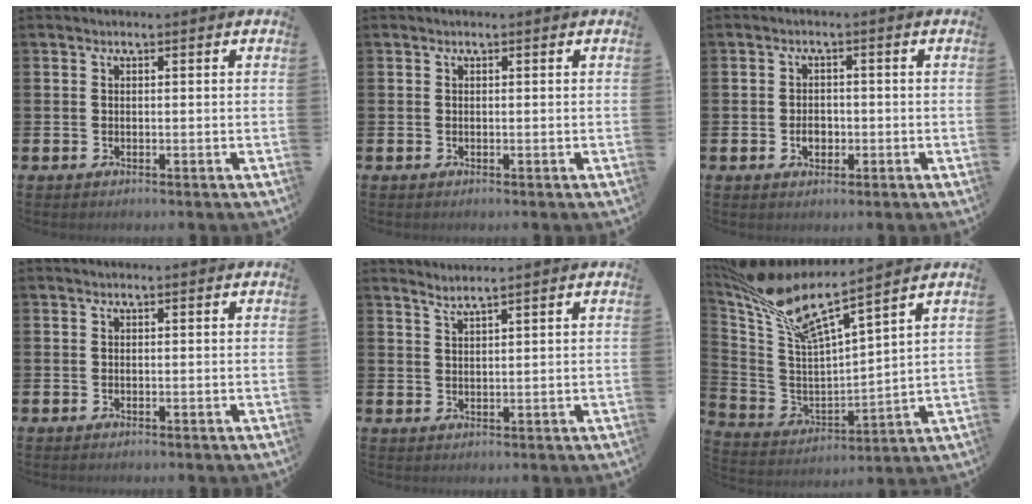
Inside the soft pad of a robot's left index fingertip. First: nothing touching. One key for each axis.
{"total": 0.0}
{"total": 2.5, "fx": -0.7, "fy": 1.8, "fz": 1.5, "tx": -0.014, "ty": -0.003, "tz": -0.020}
{"total": 0.0}
{"total": 1.9, "fx": 1.8, "fy": -0.4, "fz": 0.2, "tx": -0.011, "ty": -0.004, "tz": 0.035}
{"total": 9.5, "fx": 7.6, "fy": 0.8, "fz": 5.6, "tx": -0.145, "ty": -0.054, "tz": 0.124}